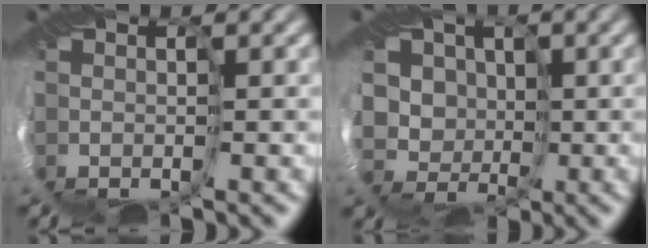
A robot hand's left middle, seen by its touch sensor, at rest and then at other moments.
{"total": 4.3, "force": [2.8, 3.3, -0.4], "torque": [-0.007, 0.007, 0.050]}